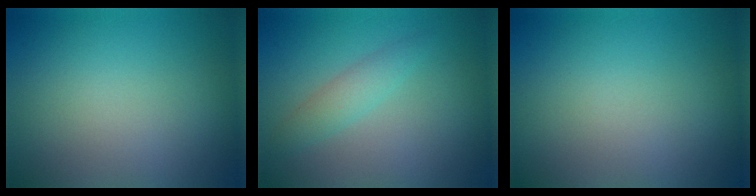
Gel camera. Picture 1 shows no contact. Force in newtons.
{"total": 2.0, "press": 2.0, "slide": 0.0}
{"total": 0.0}